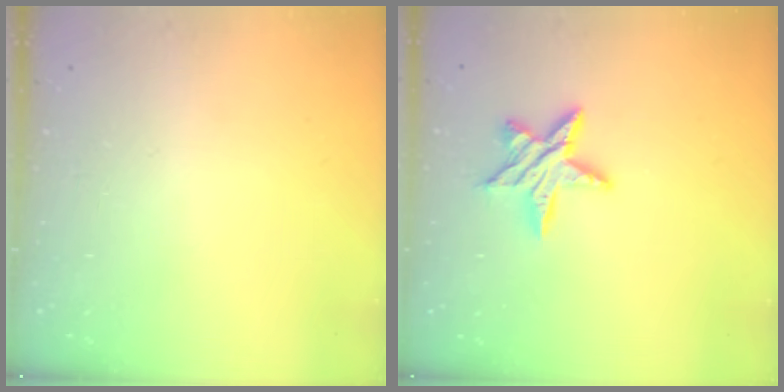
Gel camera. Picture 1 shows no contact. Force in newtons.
{"total": 10.4, "press": 10.4, "slide": 0.5}